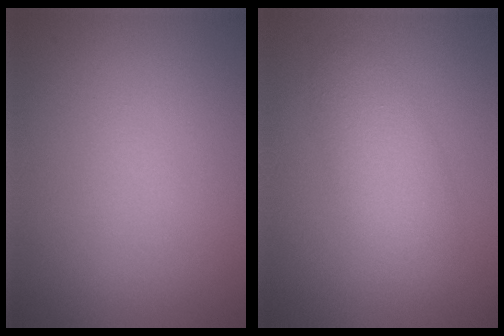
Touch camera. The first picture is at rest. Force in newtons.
{"total": 3.2, "press": 3.2, "slide": 0.0}